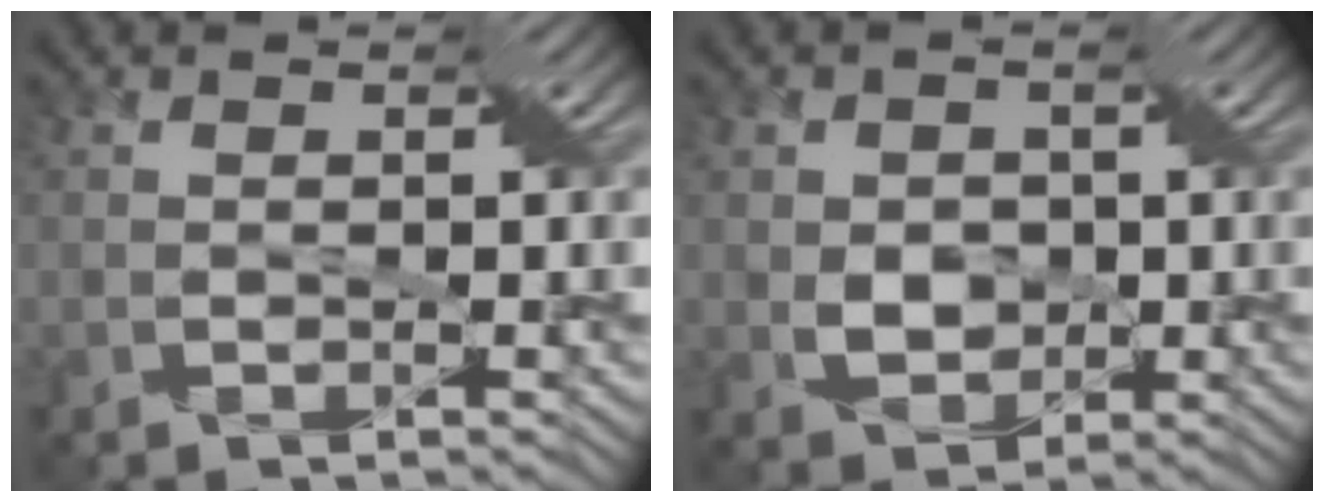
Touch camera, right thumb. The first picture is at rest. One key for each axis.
{"total": 3.6, "fx": 0.2, "fy": 3.0, "fz": 2.1, "tx": -0.062, "ty": -0.005, "tz": -0.003}